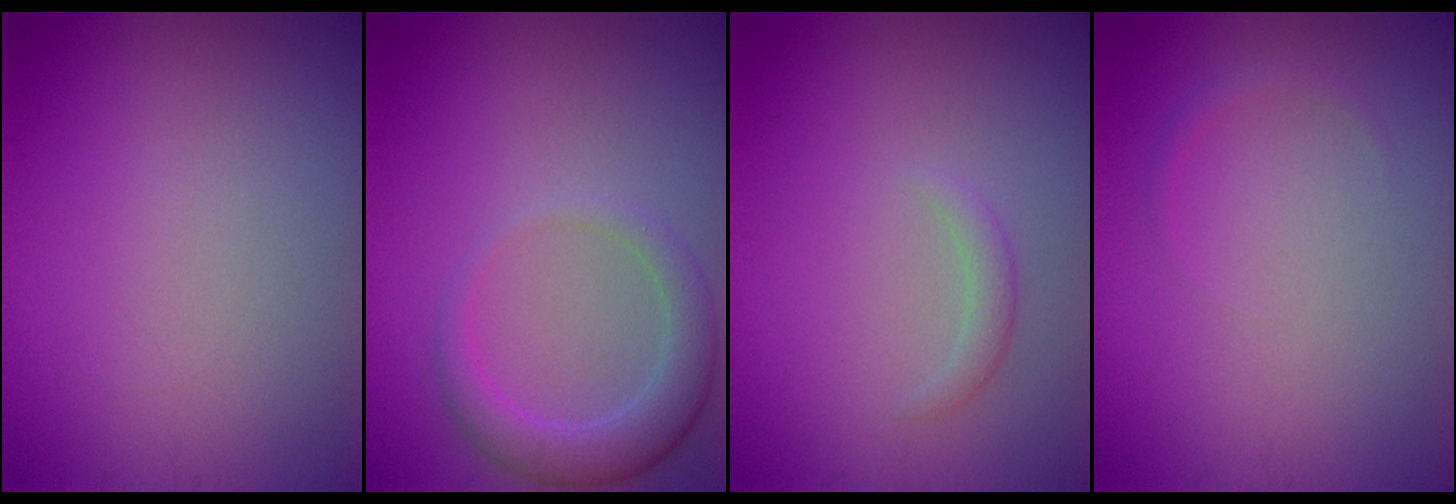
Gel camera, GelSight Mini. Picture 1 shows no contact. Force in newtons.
{"total": 2.4, "press": 2.4, "slide": 0.4}
{"total": 1.1, "press": 1.1, "slide": 0.0}
{"total": 0.7, "press": 0.7, "slide": 0.1}